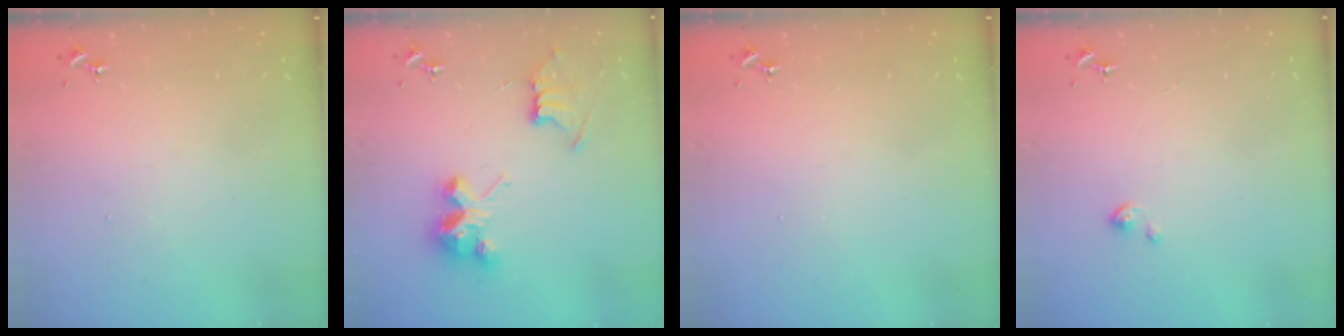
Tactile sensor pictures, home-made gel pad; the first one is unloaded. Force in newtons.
{"total": 9.5, "press": 9.5, "slide": 0.7}
{"total": 0.0}
{"total": 1.4, "press": 1.4, "slide": 0.1}